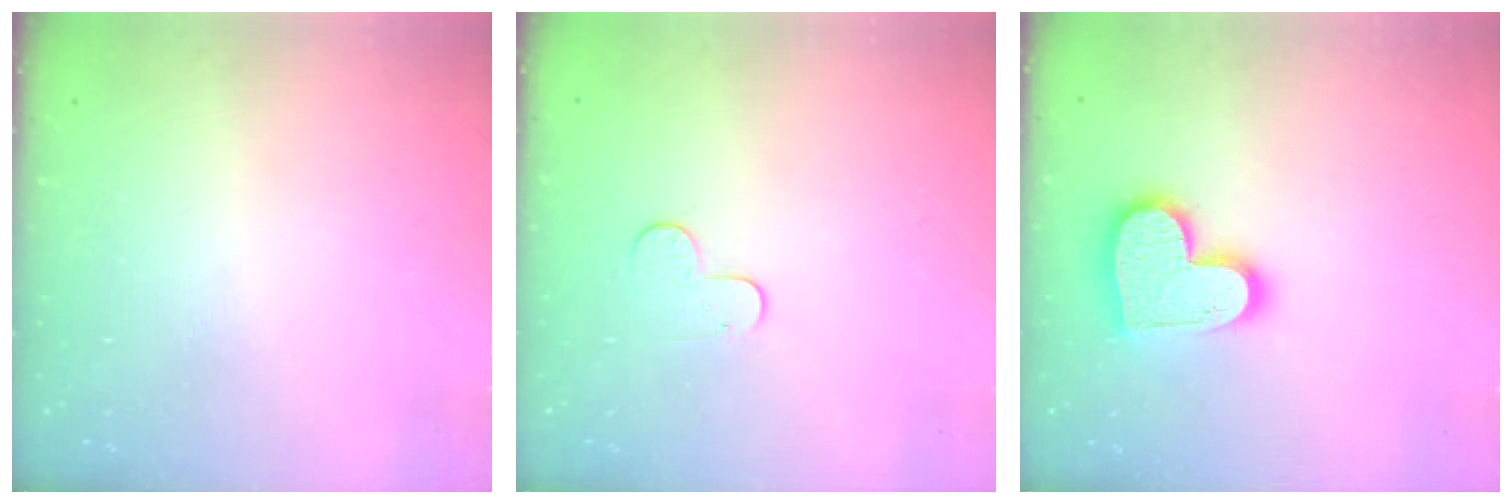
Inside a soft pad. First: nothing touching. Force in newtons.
{"total": 5.9, "press": 5.9, "slide": 0.4}
{"total": 13.9, "press": 13.9, "slide": 1.2}